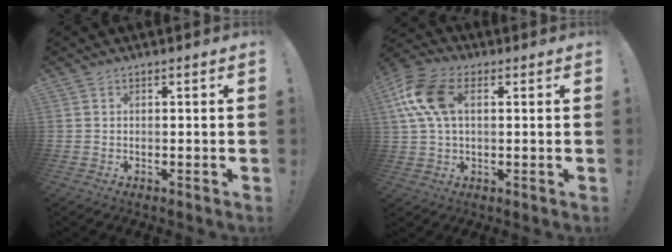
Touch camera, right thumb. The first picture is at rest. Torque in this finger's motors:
{"motor_torque": [1.75, 1.75, 0.32, 0.00, 0.14]}